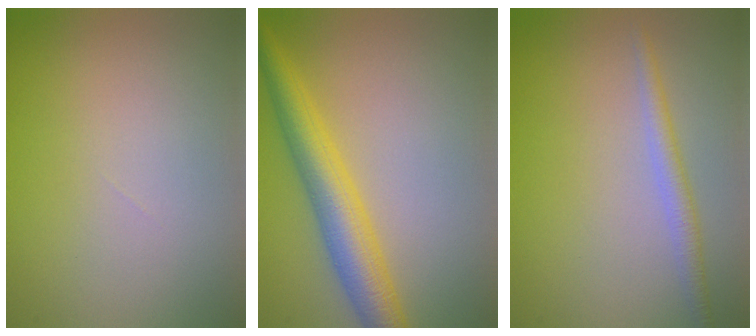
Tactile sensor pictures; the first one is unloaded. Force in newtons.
{"total": 5.5, "press": 5.5, "slide": 0.1}
{"total": 2.0, "press": 2.0, "slide": 0.0}